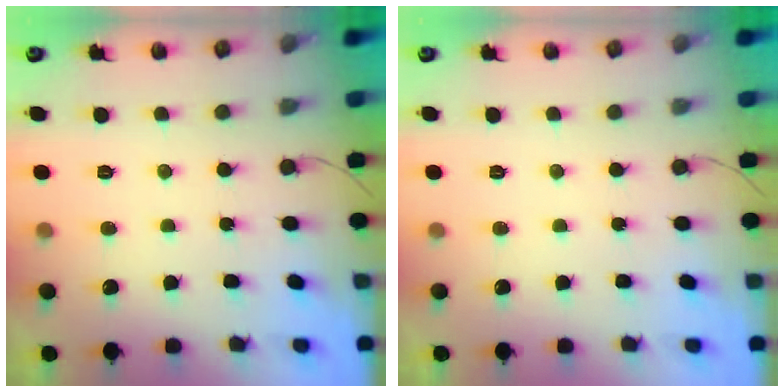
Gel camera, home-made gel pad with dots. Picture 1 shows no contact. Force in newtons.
{"total": 0.0}